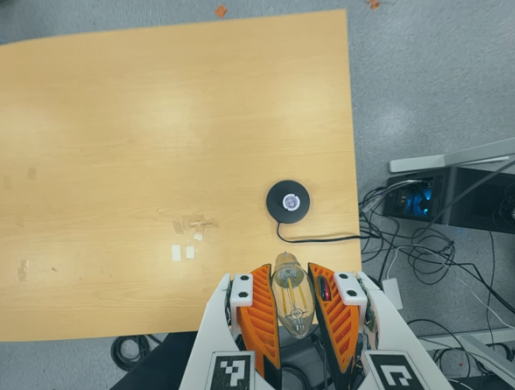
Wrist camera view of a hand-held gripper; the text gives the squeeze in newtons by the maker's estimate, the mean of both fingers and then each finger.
{"total": 17.9, "left": 19.1, "right": 16.8}